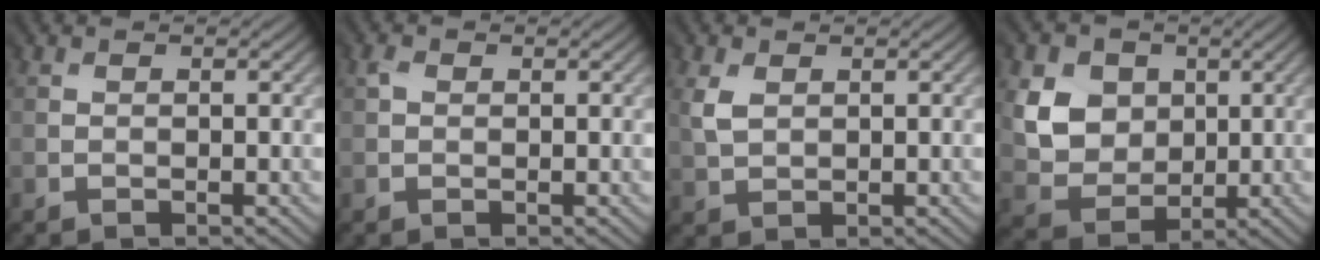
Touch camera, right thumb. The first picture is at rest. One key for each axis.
{"total": 1.0, "fx": 0.5, "fy": 0.9, "fz": 0.2, "tx": -0.003, "ty": -0.001, "tz": 0.006}
{"total": 2.0, "fx": 1.2, "fy": 1.5, "fz": 0.7, "tx": -0.030, "ty": 0.000, "tz": 0.022}
{"total": 6.6, "fx": 2.3, "fy": 5.8, "fz": 2.2, "tx": -0.079, "ty": -0.004, "tz": 0.030}